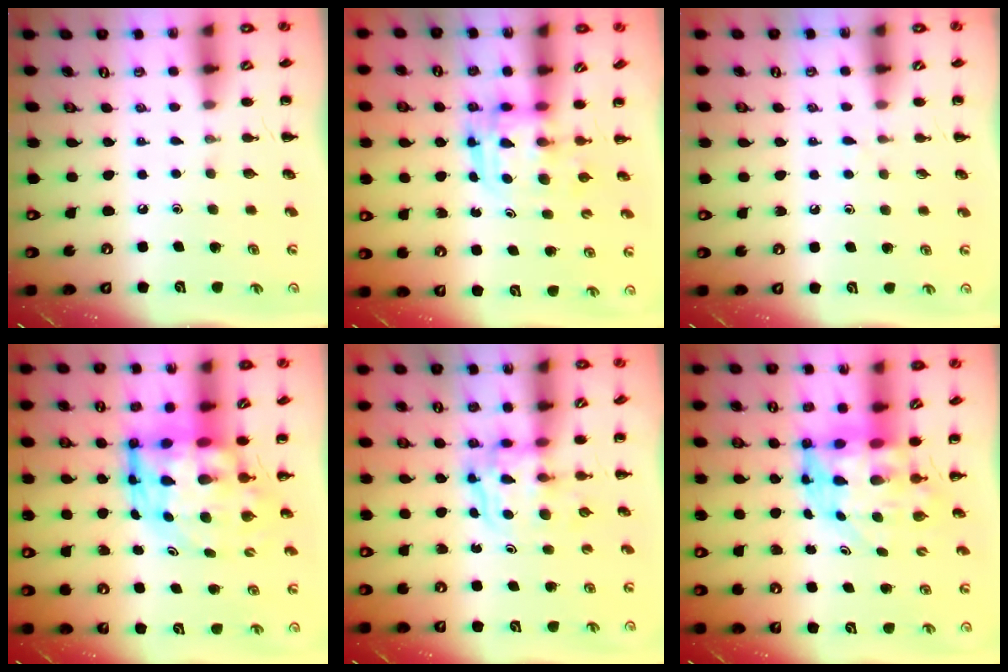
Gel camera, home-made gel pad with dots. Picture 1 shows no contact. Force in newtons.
{"total": 3.0, "press": 3.0, "slide": 0.3}
{"total": 4.0, "press": 3.6, "slide": 1.7}
{"total": 9.5, "press": 9.0, "slide": 2.9}
{"total": 3.4, "press": 3.4, "slide": 0.2}
{"total": 7.3, "press": 7.1, "slide": 1.7}